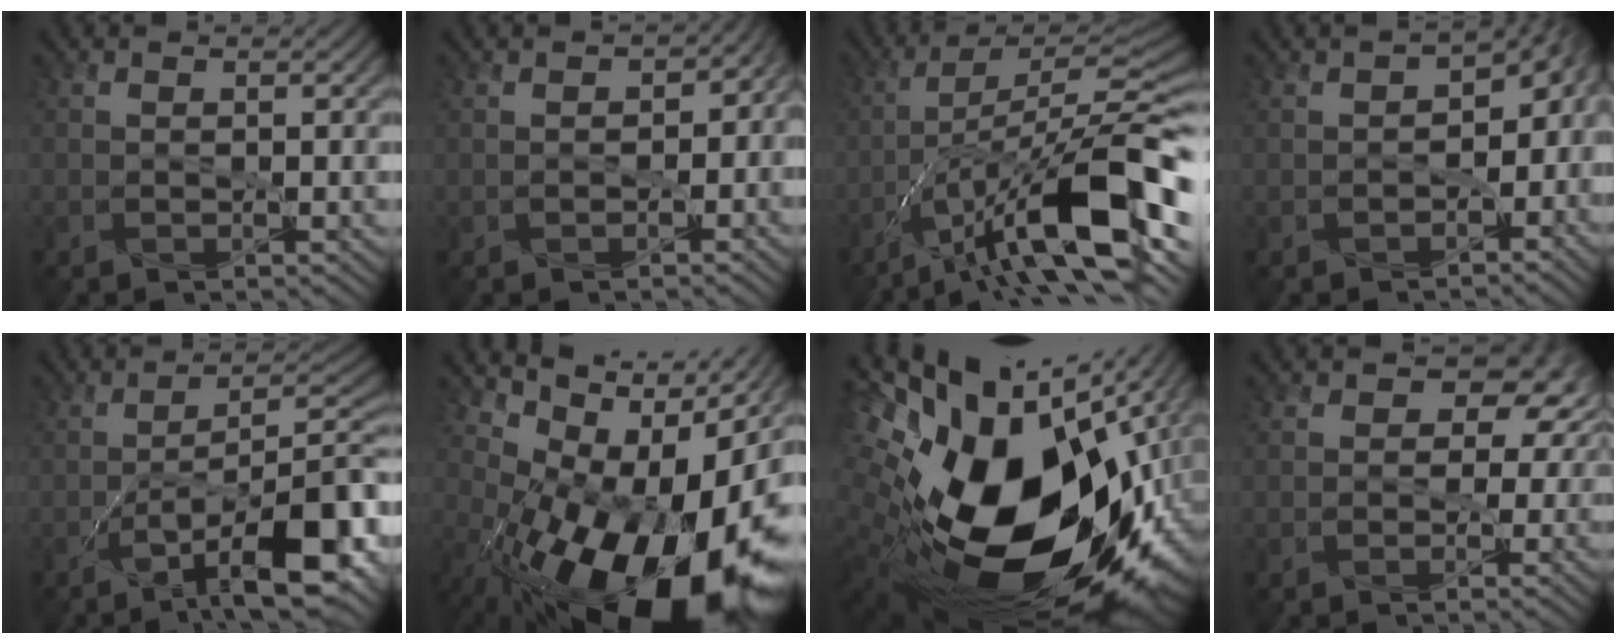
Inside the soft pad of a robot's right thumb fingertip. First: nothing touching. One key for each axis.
{"total": 2.3, "fx": -0.4, "fy": 2.0, "fz": 1.2, "tx": -0.014, "ty": -0.005, "tz": -0.005}
{"total": 17.3, "fx": -8.5, "fy": 4.7, "fz": 14.3, "tx": -0.224, "ty": 0.008, "tz": -0.152}
{"total": 8.4, "fx": -1.7, "fy": 5.4, "fz": 6.1, "tx": -0.062, "ty": -0.018, "tz": -0.012}
{"total": 14.1, "fx": -7.0, "fy": 4.3, "fz": 11.5, "tx": -0.173, "ty": -0.001, "tz": -0.110}
{"total": 18.9, "fx": -3.7, "fy": 10.3, "fz": 15.4, "tx": -0.222, "ty": -0.019, "tz": -0.050}
{"total": 23.7, "fx": -0.5, "fy": 13.8, "fz": 19.2, "tx": -0.362, "ty": -0.079, "tz": 0.020}
{"total": 7.4, "fx": 1.5, "fy": 5.5, "fz": 4.6, "tx": -0.041, "ty": 0.018, "tz": 0.004}